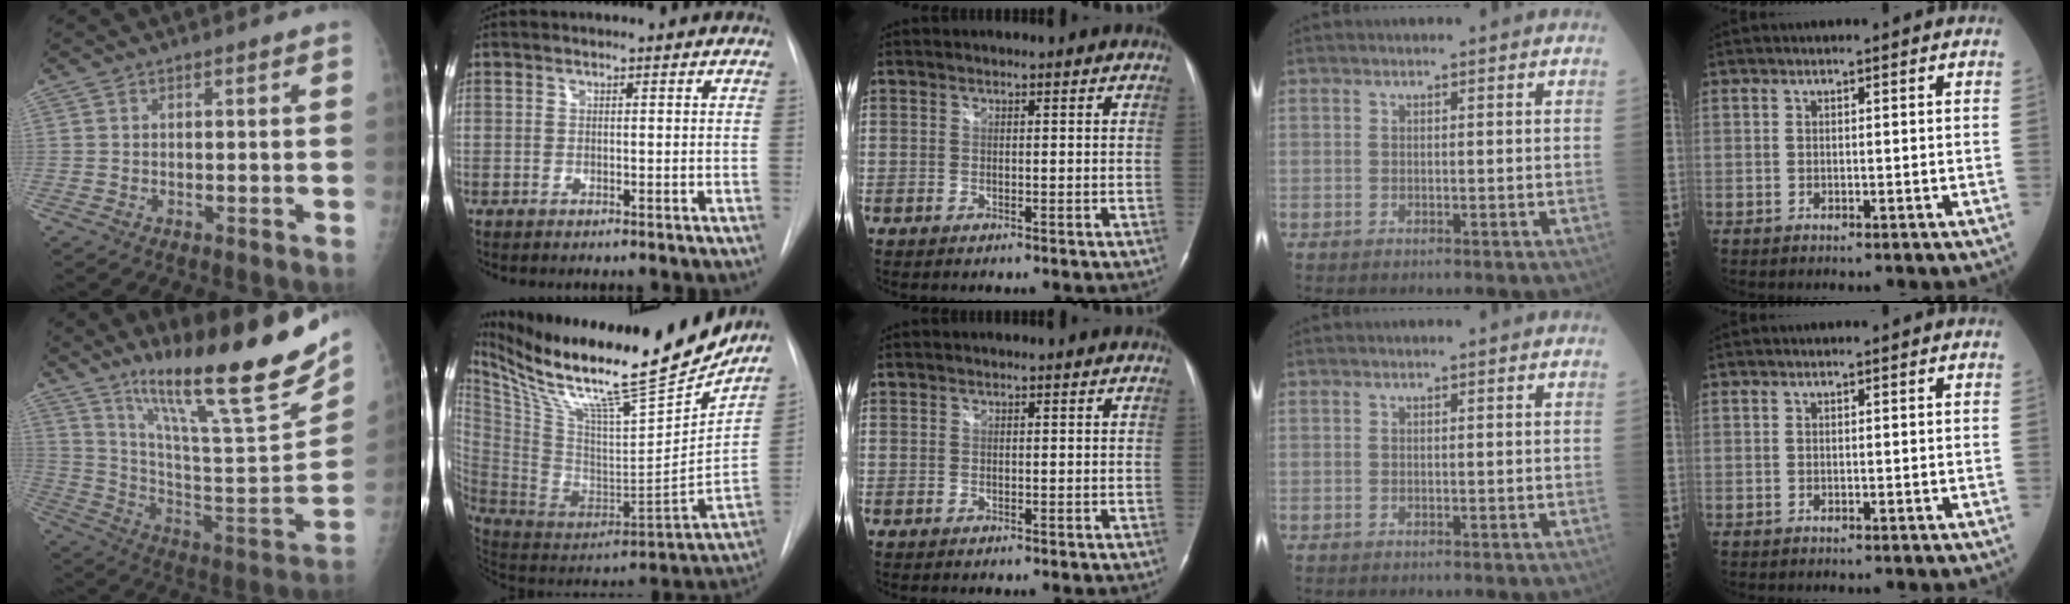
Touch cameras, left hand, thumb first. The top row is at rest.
{"thumb": {"total": 27.7, "force": [18.2, 4.3, 20.5], "torque": [-0.302, -0.071, 0.306]}, "index": {"total": 29.3, "force": [24.4, 2.9, 16.0], "torque": [-0.290, -0.051, 0.389]}}